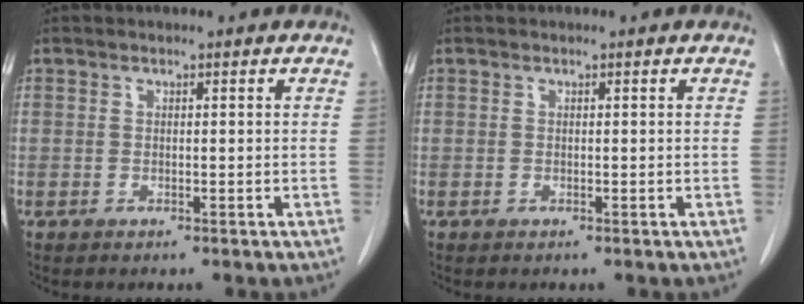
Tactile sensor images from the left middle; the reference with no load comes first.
{"total": 0.0}